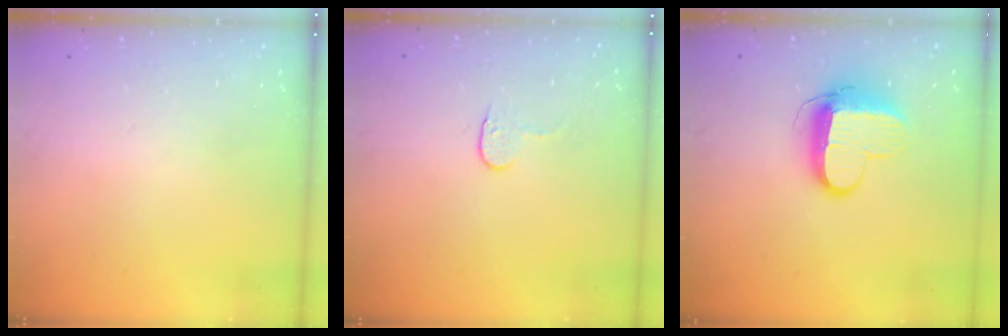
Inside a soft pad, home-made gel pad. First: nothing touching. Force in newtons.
{"total": 4.1, "press": 4.1, "slide": 0.4}
{"total": 10.8, "press": 10.8, "slide": 0.9}